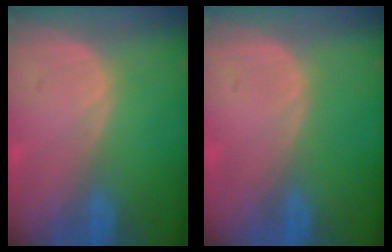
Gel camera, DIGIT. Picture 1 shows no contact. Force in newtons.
{"total": 0.0}